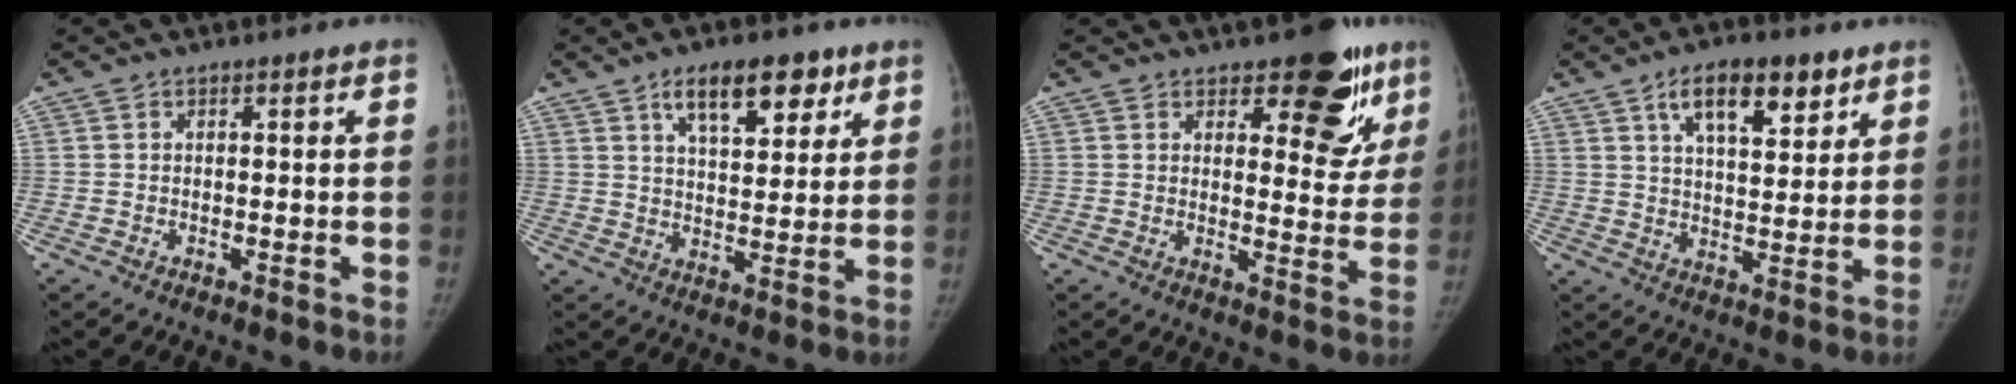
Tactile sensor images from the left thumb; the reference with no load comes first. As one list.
[{"total": 11.2, "force": [6.5, 5.2, 7.6], "torque": [-0.089, -0.025, 0.105]}, {"total": 12.7, "force": [7.6, 5.8, 8.3], "torque": [-0.046, -0.042, 0.099]}, {"total": 11.6, "force": [6.7, 5.0, 8.1], "torque": [-0.102, -0.027, 0.109]}]